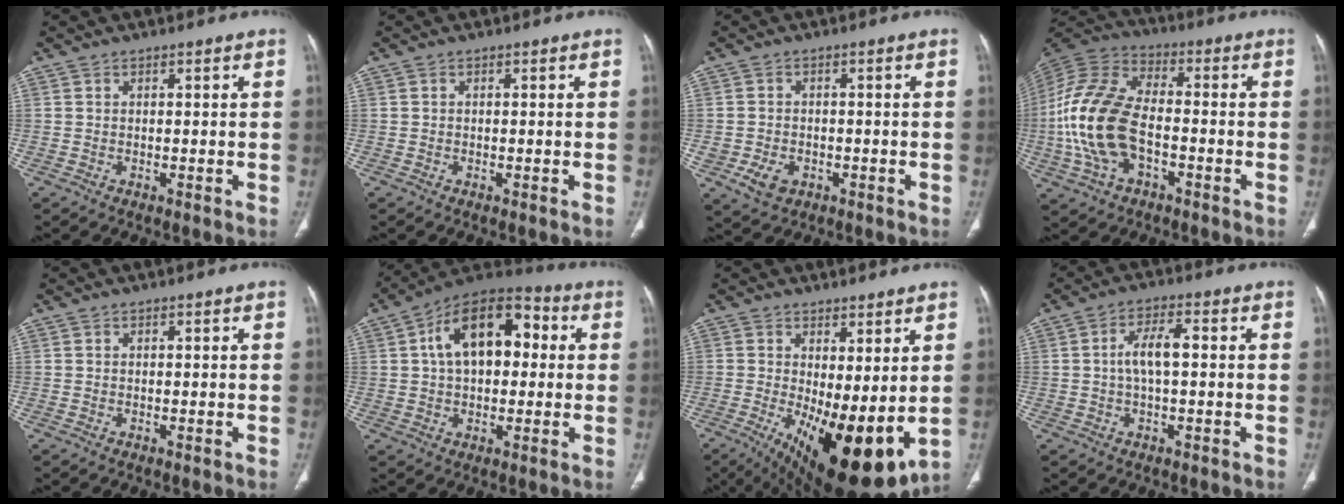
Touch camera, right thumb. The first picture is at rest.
{"total": 0.0}
{"total": 5.1, "force": [-1.8, 4.0, 2.6], "torque": [-0.043, 0.007, -0.022]}
{"total": 18.6, "force": [-3.7, 10.8, 14.7], "torque": [-0.314, 0.026, -0.069]}
{"total": 0.0}
{"total": 16.6, "force": [3.0, 9.9, 13.0], "torque": [-0.184, 0.032, 0.041]}
{"total": 16.8, "force": [-1.7, 6.6, 15.4], "torque": [-0.245, -0.035, -0.002]}
{"total": 5.7, "force": [0.2, 2.3, 5.2], "torque": [-0.106, 0.018, -0.002]}